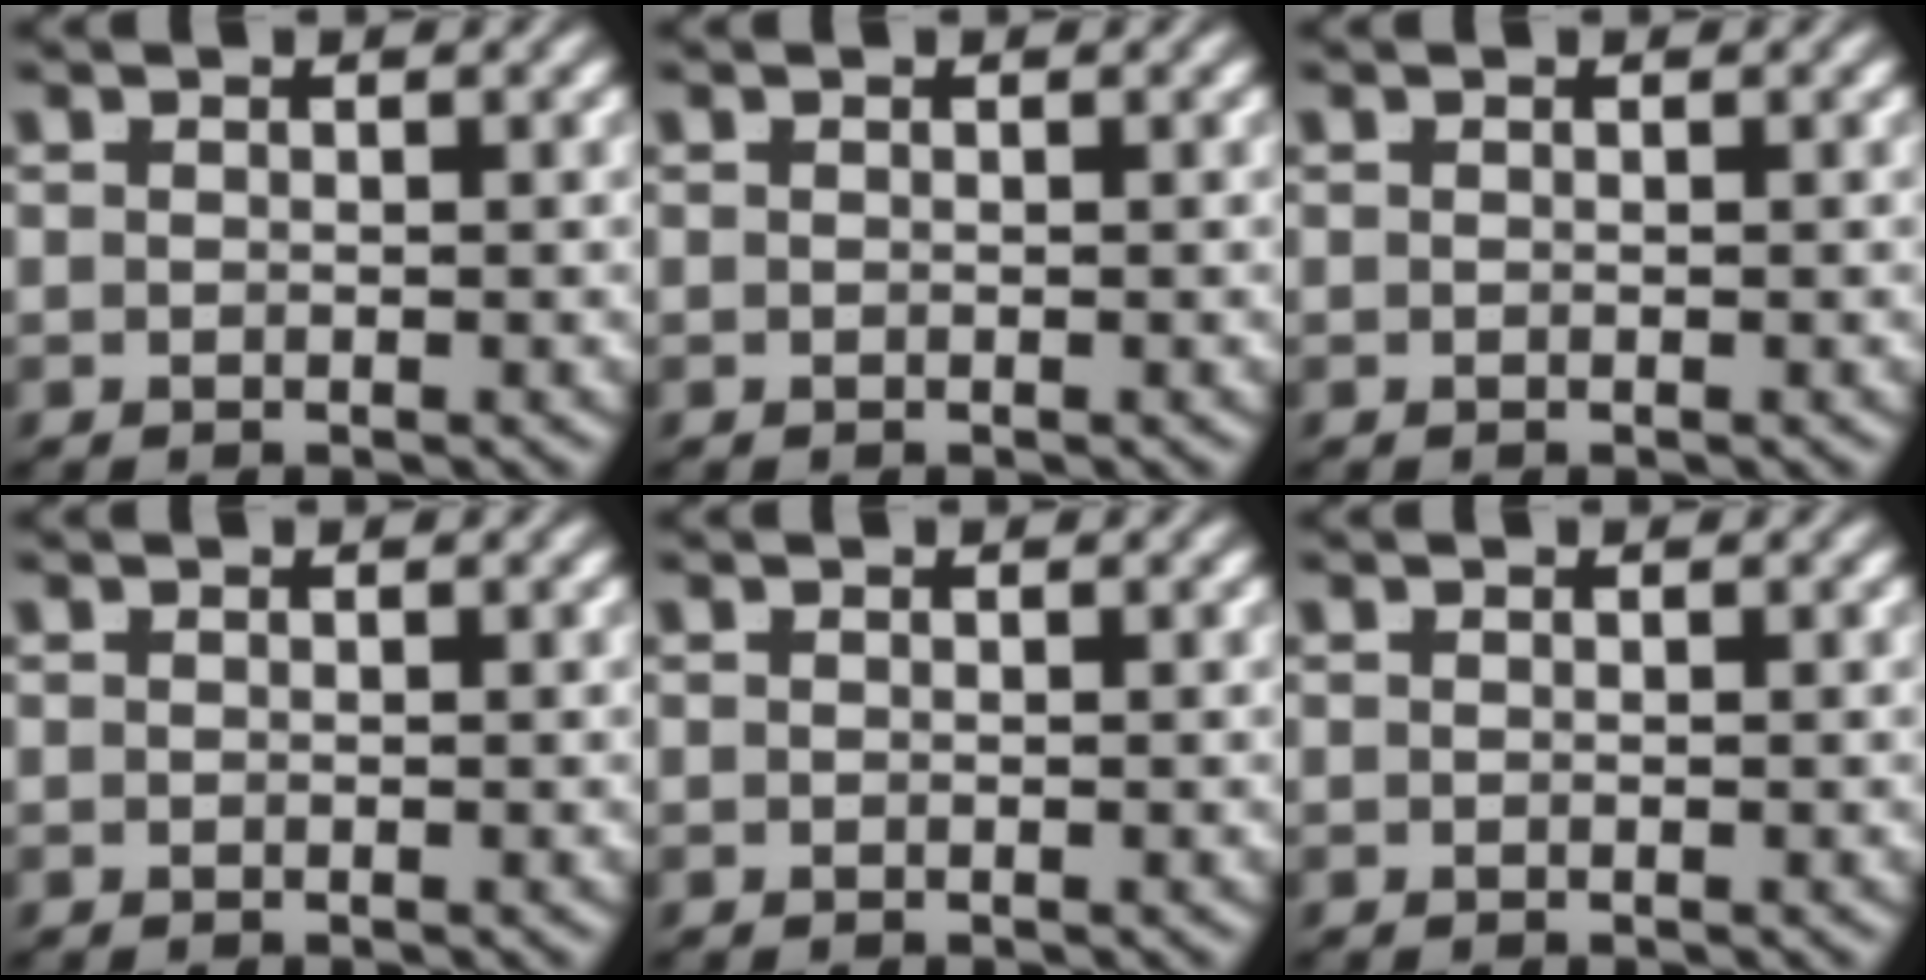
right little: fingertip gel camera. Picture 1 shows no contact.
{"total": 0.0}
{"total": 0.0}
{"total": 0.0}
{"total": 0.0}
{"total": 0.0}